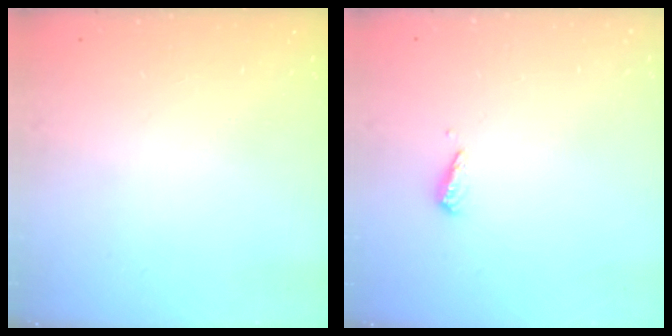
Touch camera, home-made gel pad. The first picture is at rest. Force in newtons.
{"total": 3.0, "press": 3.0, "slide": 0.2}